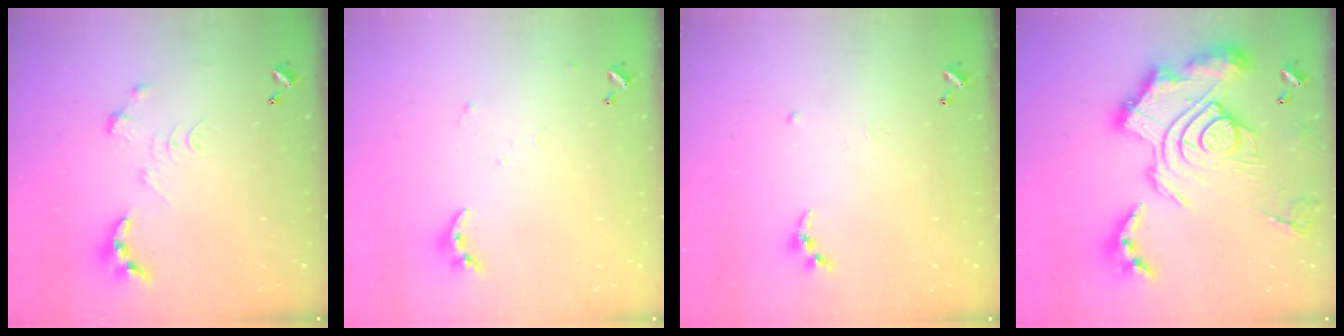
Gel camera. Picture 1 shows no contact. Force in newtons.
{"total": 4.1, "press": 4.1, "slide": 0.4}
{"total": 6.2, "press": 6.1, "slide": 0.7}
{"total": 4.2, "press": 3.4, "slide": 2.5}